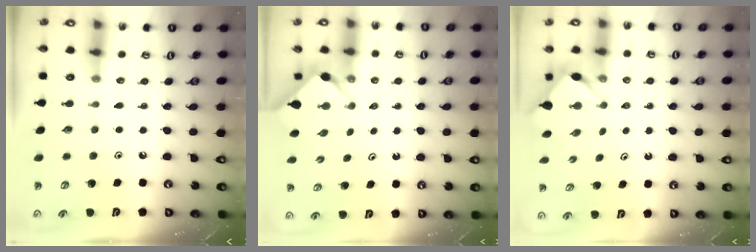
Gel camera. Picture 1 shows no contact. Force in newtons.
{"total": 3.0, "press": 3.0, "slide": 0.4}
{"total": 3.2, "press": 3.2, "slide": 0.3}